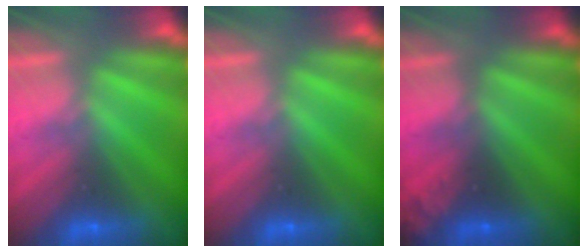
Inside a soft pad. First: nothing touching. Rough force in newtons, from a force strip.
{"total": 0.0}
{"total": 2.3}